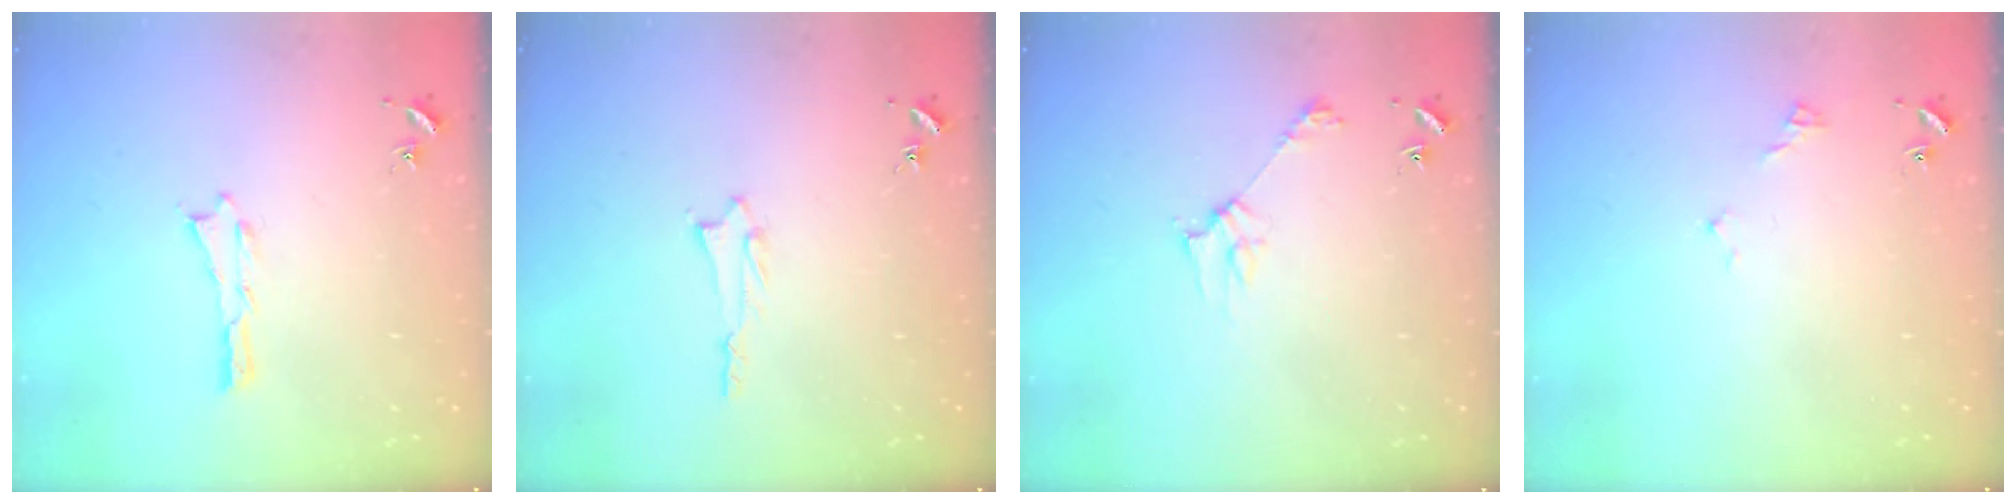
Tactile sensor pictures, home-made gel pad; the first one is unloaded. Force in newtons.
{"total": 1.4, "press": 1.4, "slide": 0.2}
{"total": 3.1, "press": 3.1, "slide": 0.3}
{"total": 2.9, "press": 2.9, "slide": 0.3}